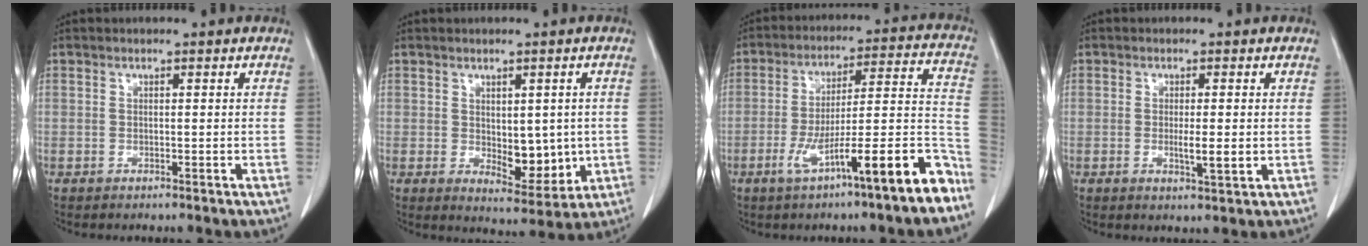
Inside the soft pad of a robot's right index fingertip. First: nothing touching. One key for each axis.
{"total": 6.8, "fx": -0.4, "fy": 3.5, "fz": 5.9, "tx": -0.070, "ty": -0.006, "tz": 0.010}
{"total": 16.3, "fx": -9.3, "fy": 0.7, "fz": 13.4, "tx": -0.173, "ty": 0.013, "tz": -0.141}
{"total": 3.1, "fx": -0.4, "fy": 0.3, "fz": 3.1, "tx": -0.051, "ty": -0.005, "tz": -0.007}